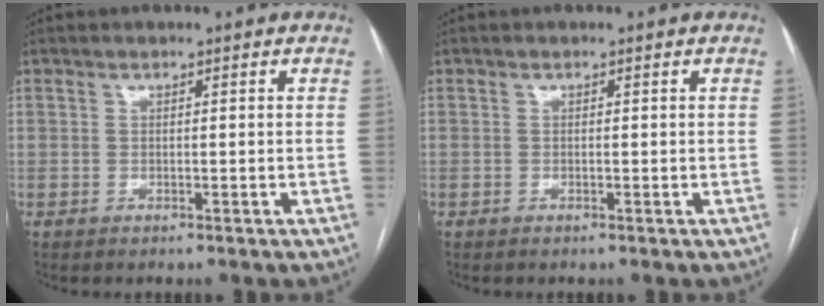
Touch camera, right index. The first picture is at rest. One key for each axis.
{"total": 0.0}